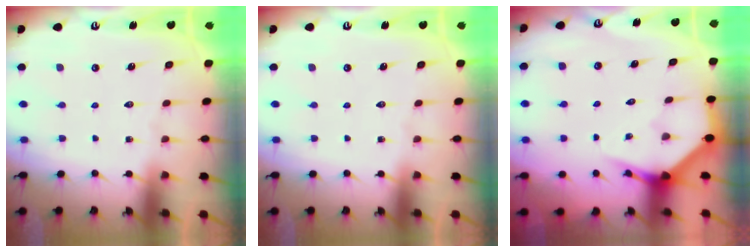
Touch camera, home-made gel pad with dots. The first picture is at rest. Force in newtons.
{"total": 0.0}
{"total": 3.9, "press": 3.9, "slide": 0.2}